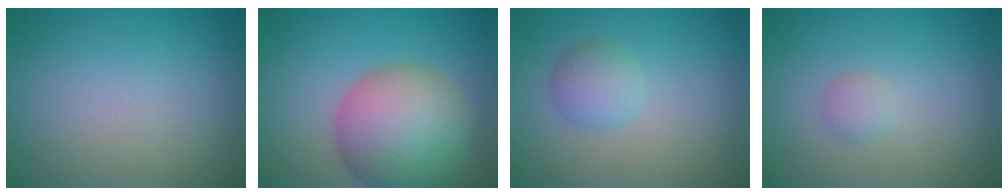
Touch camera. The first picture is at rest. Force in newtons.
{"total": 10.6, "press": 10.6, "slide": 0.4}
{"total": 2.4, "press": 2.4, "slide": 0.1}
{"total": 1.1, "press": 1.1, "slide": 0.0}